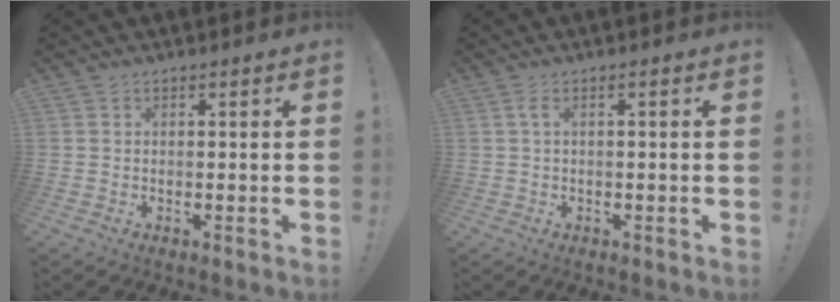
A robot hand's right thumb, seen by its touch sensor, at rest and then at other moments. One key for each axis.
{"total": 2.1, "fx": 0.0, "fy": 0.1, "fz": 2.1, "tx": -0.039, "ty": 0.002, "tz": -0.001}